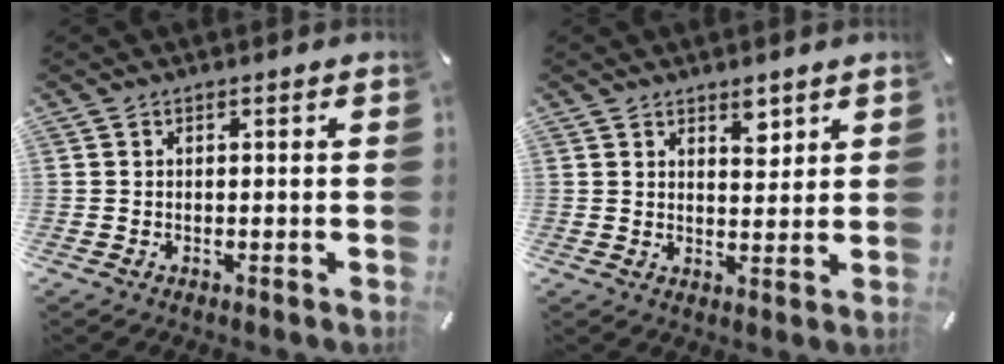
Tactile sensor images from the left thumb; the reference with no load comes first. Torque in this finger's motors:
{"motor_torque": [0.31, 0.05, 0.34, -0.54, 0.05]}